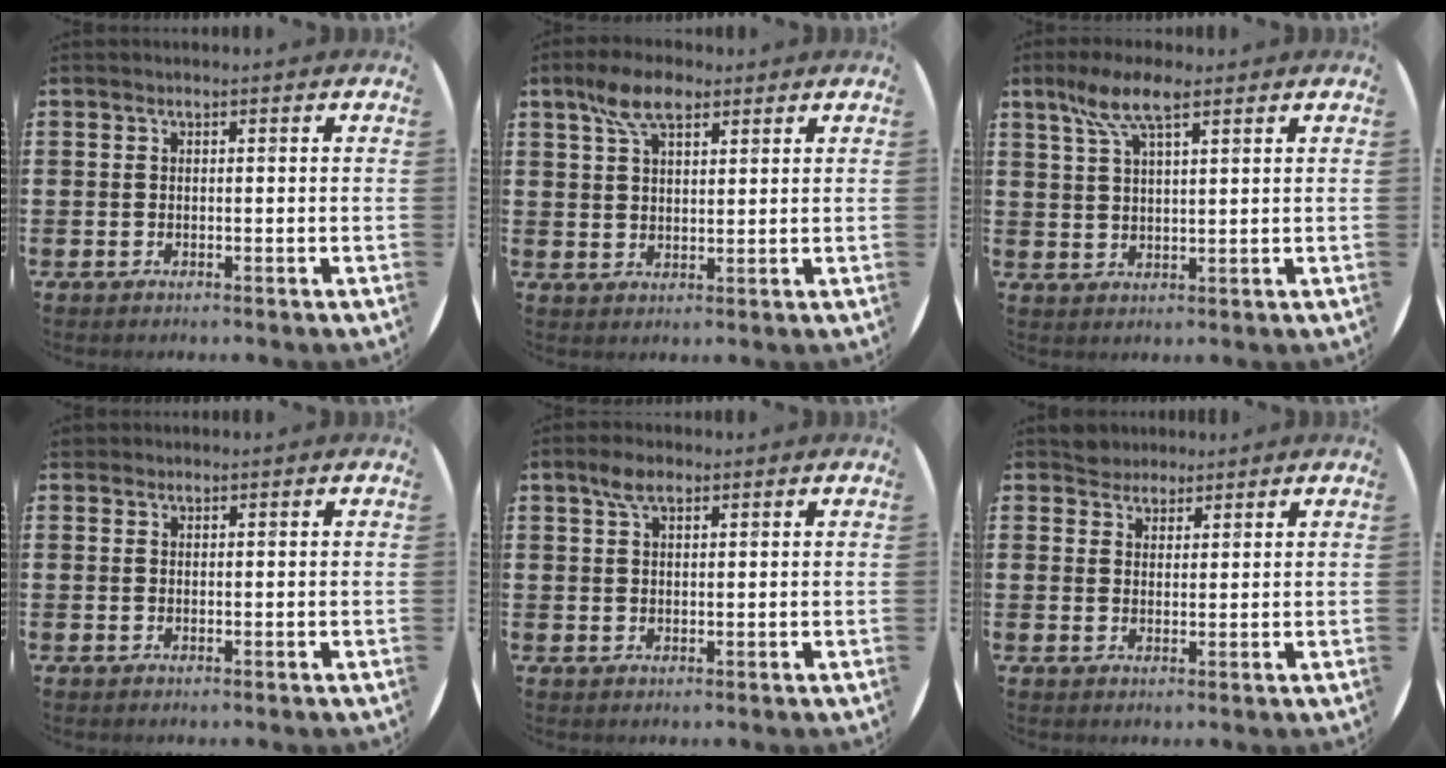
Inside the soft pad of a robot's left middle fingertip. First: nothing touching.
{"total": 6.4, "force": [4.2, 3.0, 3.9], "torque": [-0.079, 0.005, 0.075]}
{"total": 7.1, "force": [4.5, 2.0, 5.1], "torque": [-0.111, 0.006, 0.078]}
{"total": 0.6, "force": [0.6, 0.2, -0.1], "torque": [0.001, 0.003, 0.011]}
{"total": 3.3, "force": [2.2, 1.4, 2.1], "torque": [-0.037, 0.005, 0.038]}
{"total": 2.9, "force": [2.7, 1.0, -0.3], "torque": [0.006, 0.000, 0.052]}